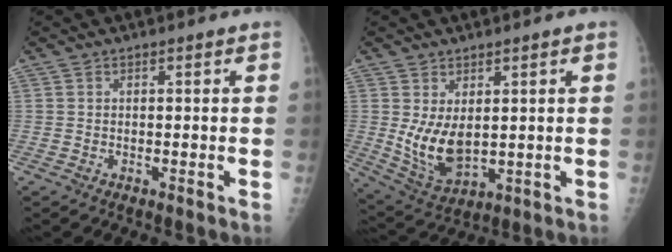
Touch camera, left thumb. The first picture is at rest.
{"total": 8.7, "force": [0.9, 4.9, 7.2], "torque": [-0.123, -0.019, 0.038]}